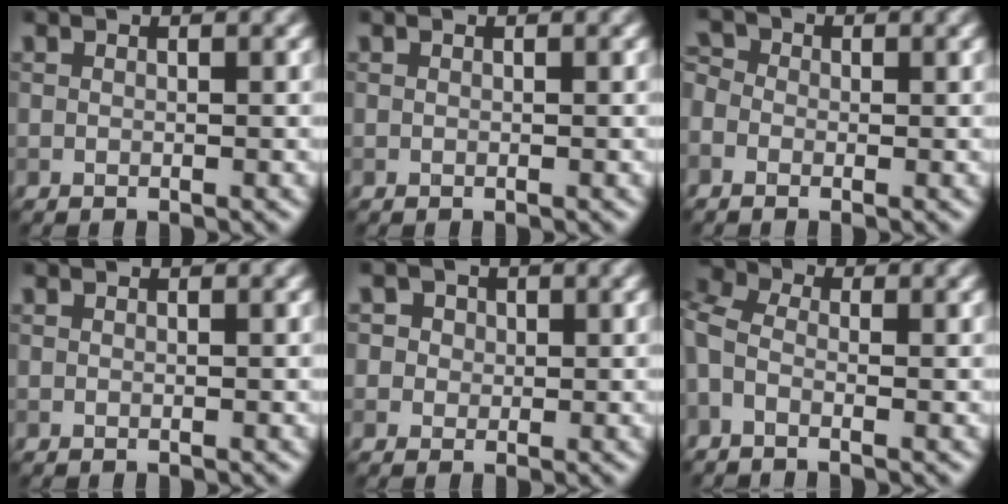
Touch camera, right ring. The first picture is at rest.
{"total": 0.0}
{"total": 2.1, "force": [-0.3, 1.8, 1.1], "torque": [-0.018, 0.009, -0.021]}
{"total": 0.0}
{"total": 3.9, "force": [1.8, 3.1, 1.5], "torque": [-0.016, 0.016, 0.012]}
{"total": 5.0, "force": [-0.4, 3.3, 3.7], "torque": [-0.104, 0.014, -0.029]}